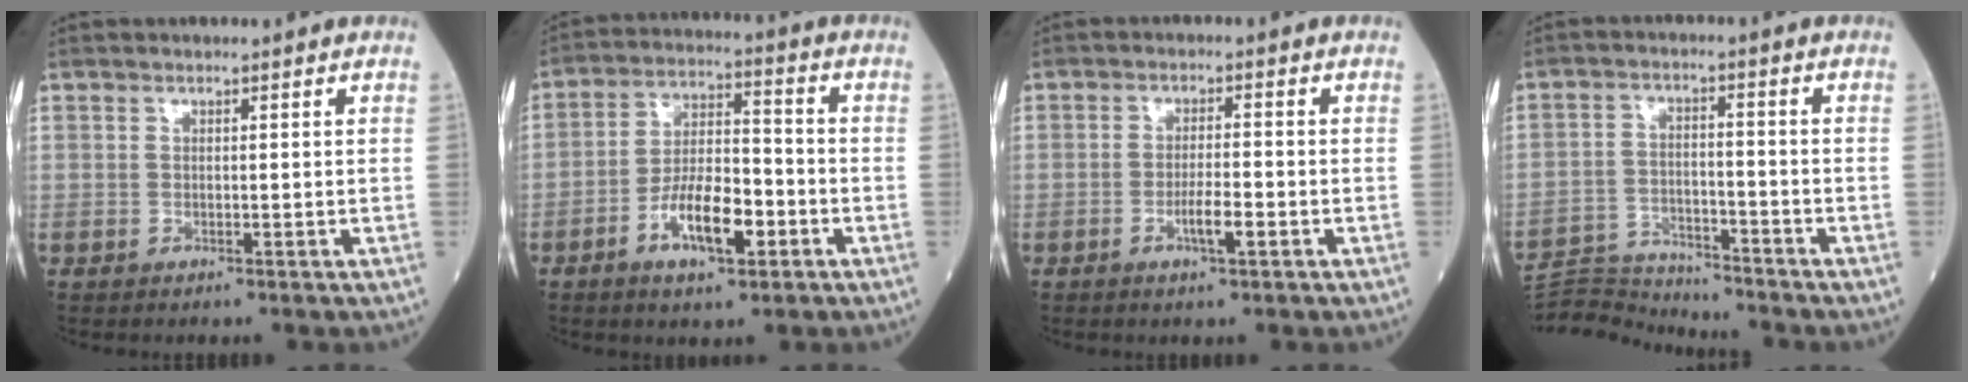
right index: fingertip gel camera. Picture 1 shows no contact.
{"total": 10.1, "force": [-4.3, 3.3, 8.5], "torque": [-0.157, 0.007, -0.077]}
{"total": 3.7, "force": [-1.6, 0.4, 3.3], "torque": [-0.056, 0.000, -0.029]}
{"total": 8.5, "force": [-8.4, -0.4, -0.8], "torque": [0.009, 0.007, -0.152]}